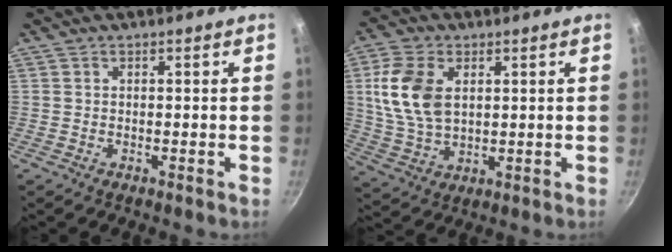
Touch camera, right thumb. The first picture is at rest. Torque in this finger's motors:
{"motor_torque": [0.17, 0.25, 1.14, 0.23, 0.33]}